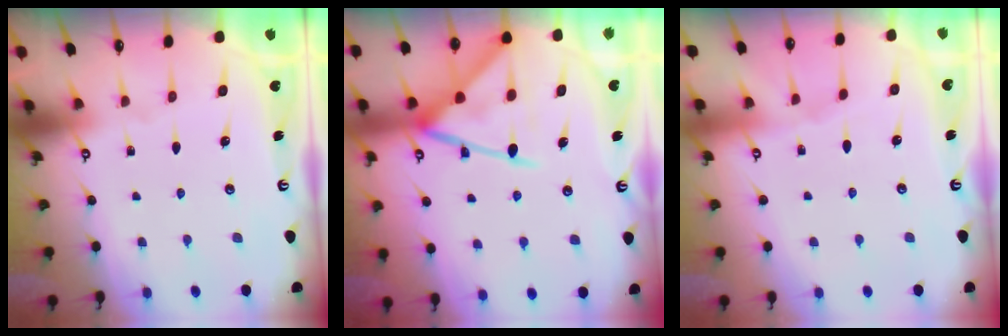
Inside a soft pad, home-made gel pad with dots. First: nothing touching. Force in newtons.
{"total": 17.0, "press": 16.9, "slide": 1.4}
{"total": 2.4, "press": 2.4, "slide": 0.4}